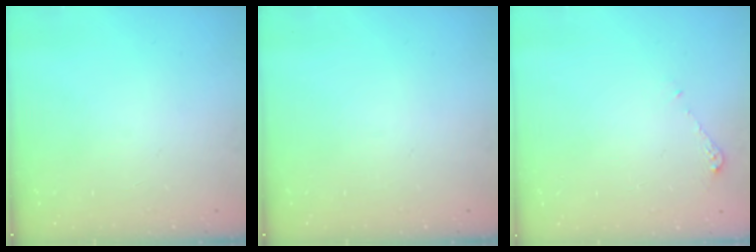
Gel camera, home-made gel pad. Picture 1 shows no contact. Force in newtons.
{"total": 0.0}
{"total": 4.6, "press": 4.6, "slide": 0.6}